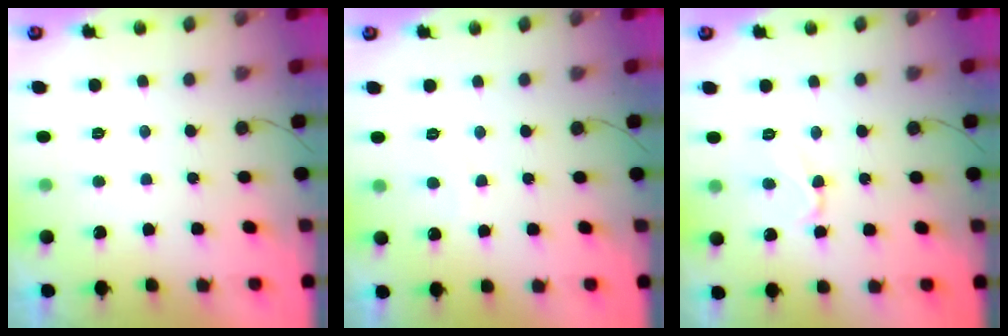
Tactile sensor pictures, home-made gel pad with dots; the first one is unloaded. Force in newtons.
{"total": 4.9, "press": 4.8, "slide": 0.3}
{"total": 6.3, "press": 6.3, "slide": 0.6}